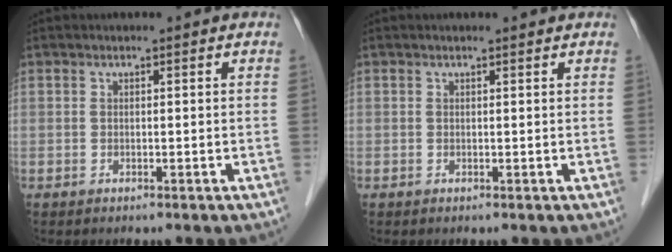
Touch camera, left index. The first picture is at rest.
{"total": 1.2, "force": [1.1, 0.3, 0.4], "torque": [-0.010, 0.008, 0.011]}